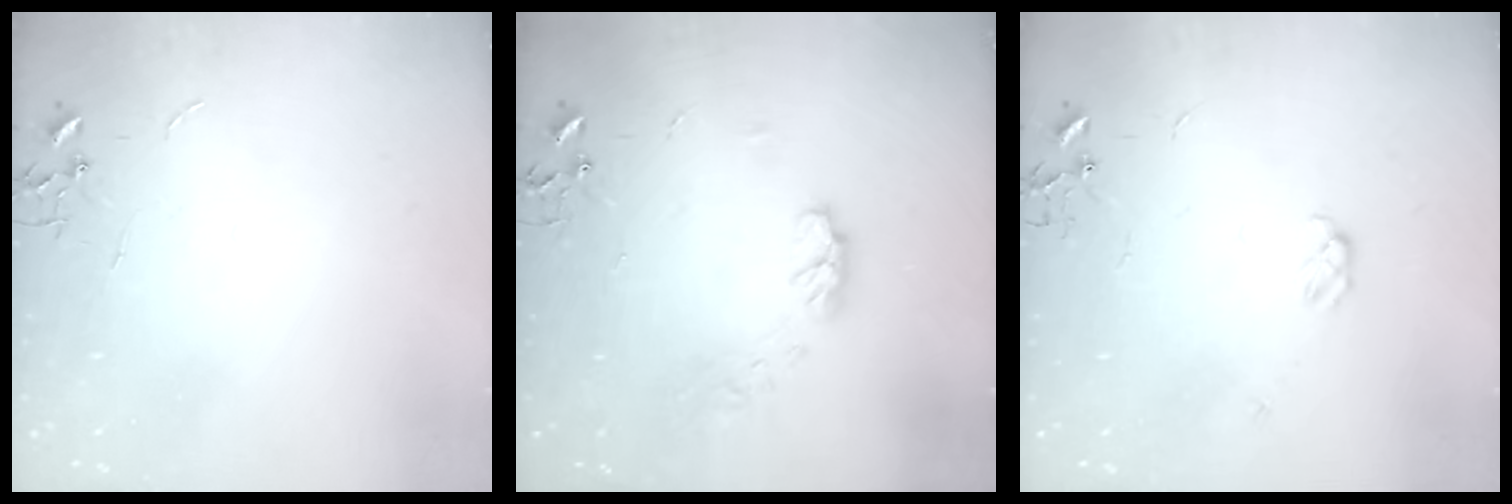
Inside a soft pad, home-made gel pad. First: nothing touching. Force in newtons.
{"total": 7.0, "press": 6.9, "slide": 0.8}
{"total": 3.5, "press": 3.5, "slide": 0.5}